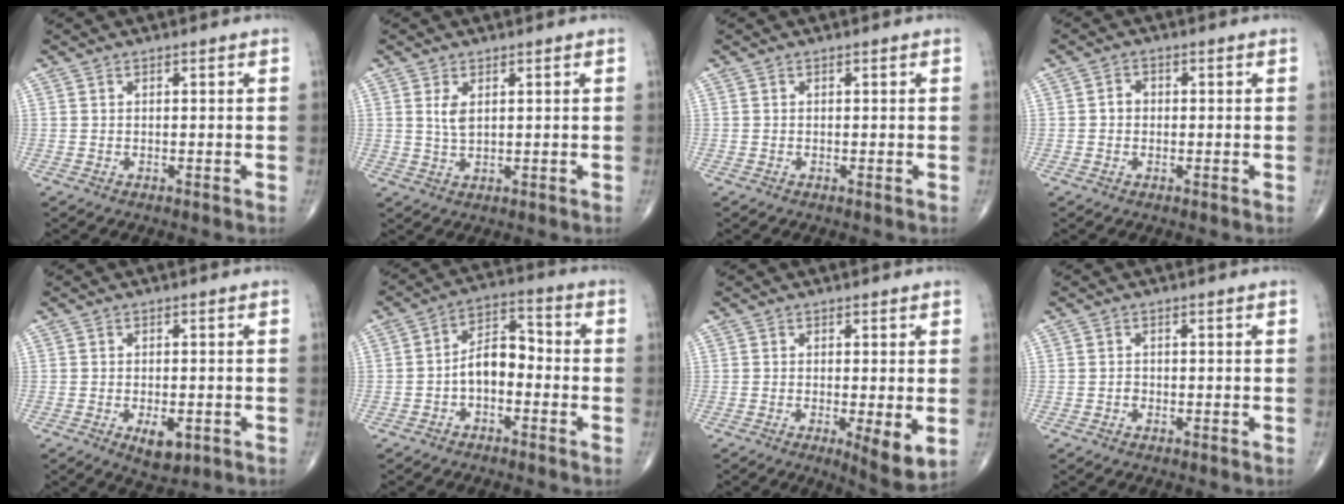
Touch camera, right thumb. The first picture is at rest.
{"total": 2.8, "force": [1.0, 1.3, 2.3], "torque": [-0.041, -0.007, 0.024]}
{"total": 0.0}
{"total": 2.0, "force": [-0.2, 1.7, 1.0], "torque": [-0.007, 0.009, -0.006]}
{"total": 4.7, "force": [-1.7, 2.3, 3.8], "torque": [-0.051, -0.003, -0.016]}
{"total": 7.4, "force": [-1.9, 4.5, 5.6], "torque": [-0.078, 0.038, -0.046]}
{"total": 5.8, "force": [-0.9, 1.4, 5.6], "torque": [-0.089, -0.020, -0.015]}
{"total": 0.8, "force": [-0.3, 0.6, 0.2], "torque": [0.003, 0.004, -0.008]}